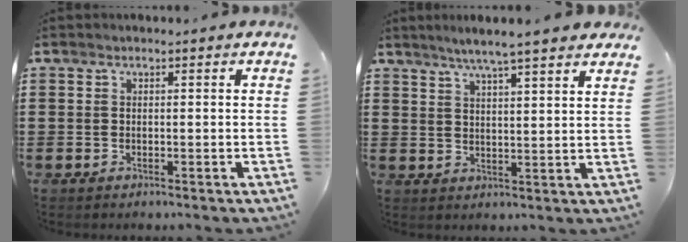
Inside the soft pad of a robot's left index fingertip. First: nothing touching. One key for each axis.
{"total": 4.8, "fx": 4.0, "fy": -0.4, "fz": 2.6, "tx": -0.063, "ty": -0.012, "tz": 0.069}